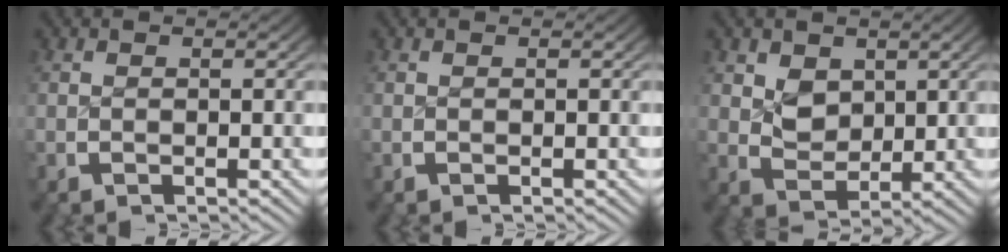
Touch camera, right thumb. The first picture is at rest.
{"total": 0.0}
{"total": 3.7, "force": [0.9, 2.8, 2.2], "torque": [-0.055, -0.031, 0.031]}